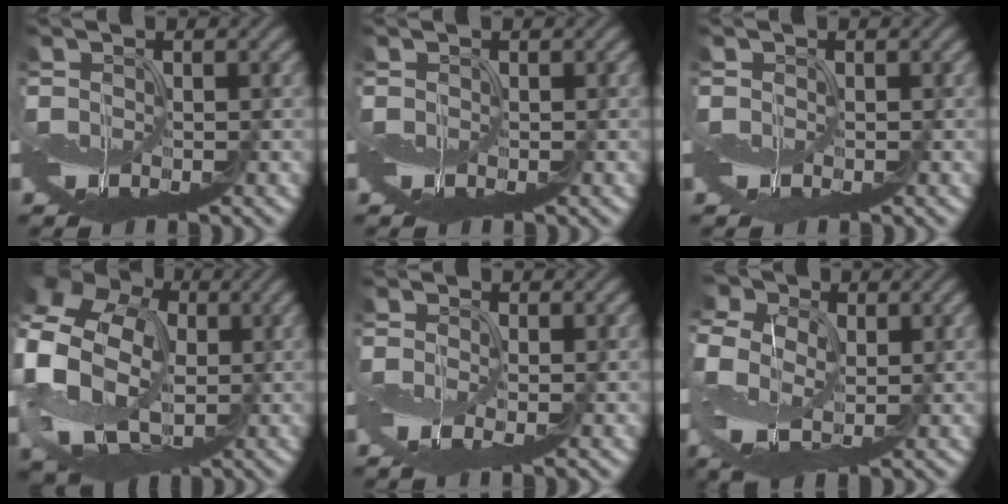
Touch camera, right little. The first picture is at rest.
{"total": 0.0}
{"total": 0.0}
{"total": 16.7, "force": [1.6, 13.4, 9.7], "torque": [-0.231, -0.002, 0.012]}
{"total": 1.2, "force": [-0.6, 0.0, 1.0], "torque": [-0.028, -0.007, -0.016]}
{"total": 8.6, "force": [0.8, 6.6, 5.5], "torque": [-0.161, 0.008, 0.017]}